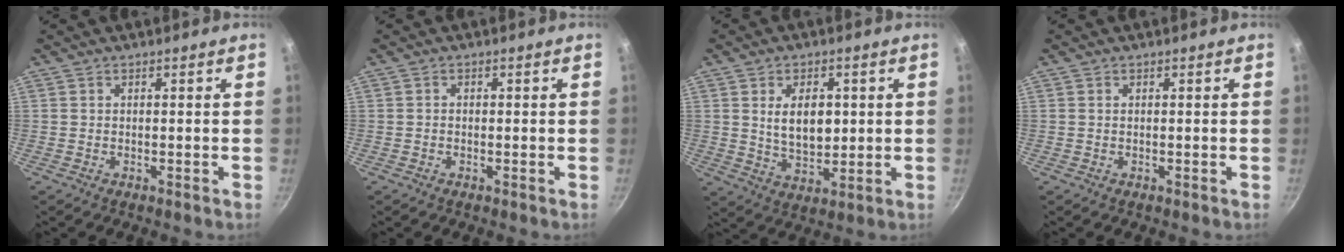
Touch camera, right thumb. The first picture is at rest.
{"total": 0.5, "force": [-0.2, 0.4, 0.2], "torque": [-0.004, 0.003, -0.003]}
{"total": 8.9, "force": [1.6, 5.5, 6.8], "torque": [-0.093, -0.017, 0.035]}
{"total": 0.0}